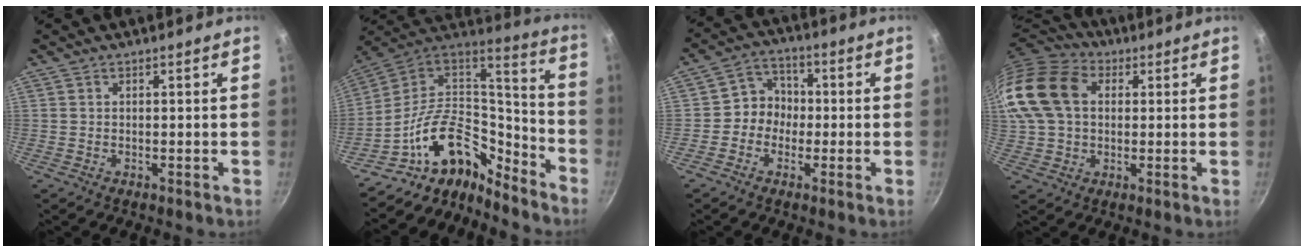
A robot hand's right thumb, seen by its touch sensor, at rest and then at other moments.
{"total": 17.7, "force": [-11.2, 9.7, 9.7], "torque": [-0.125, 0.097, -0.204]}
{"total": 6.3, "force": [-1.0, 5.8, 2.4], "torque": [0.000, 0.022, -0.030]}
{"total": 17.8, "force": [3.2, 13.0, 11.7], "torque": [-0.227, 0.029, 0.045]}